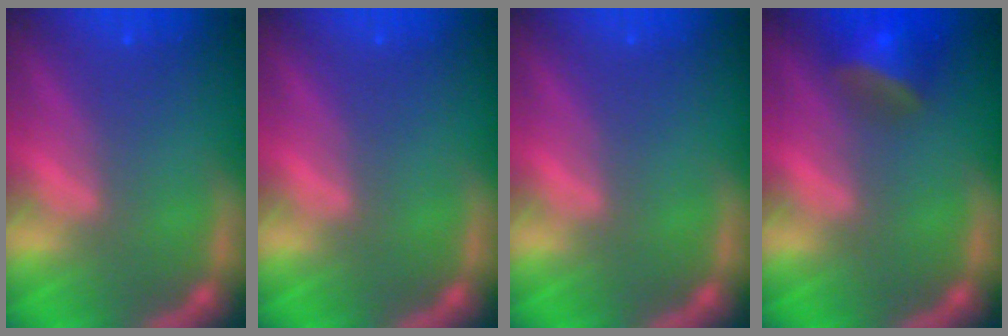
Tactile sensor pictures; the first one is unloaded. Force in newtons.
{"total": 0.0}
{"total": 0.0}
{"total": 4.5}